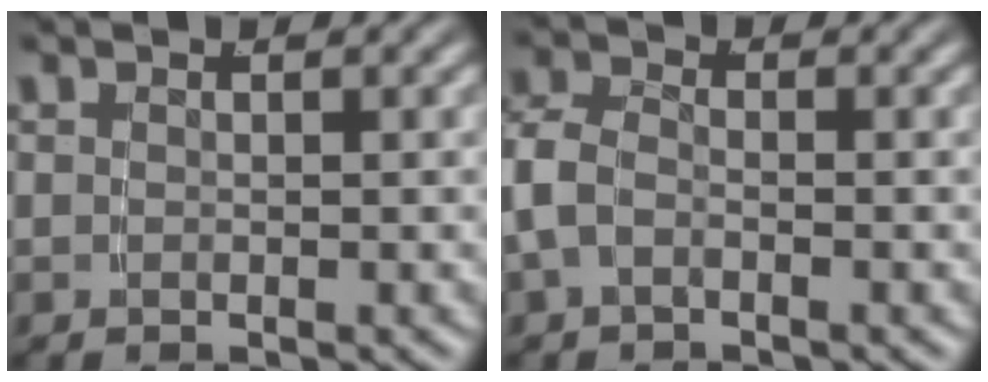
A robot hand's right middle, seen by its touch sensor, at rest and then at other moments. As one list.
[{"total": 3.5, "force": [-0.3, 2.9, 1.9], "torque": [-0.058, -0.012, -0.006]}]